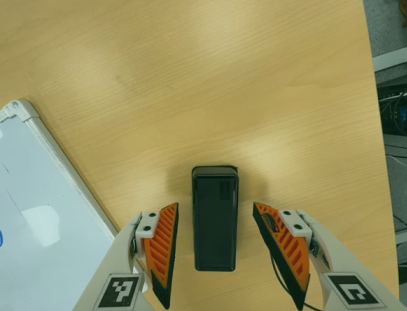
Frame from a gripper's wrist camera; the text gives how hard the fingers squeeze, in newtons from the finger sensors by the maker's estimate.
{"total": 0.0}